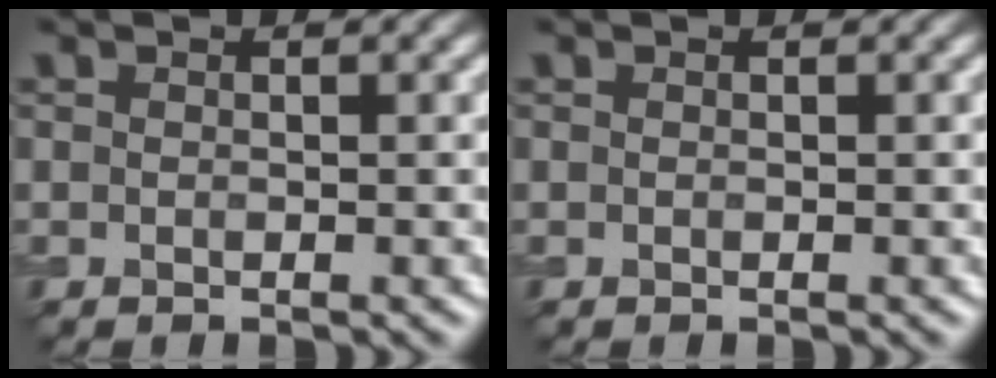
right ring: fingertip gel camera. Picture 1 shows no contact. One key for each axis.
{"total": 0.0}